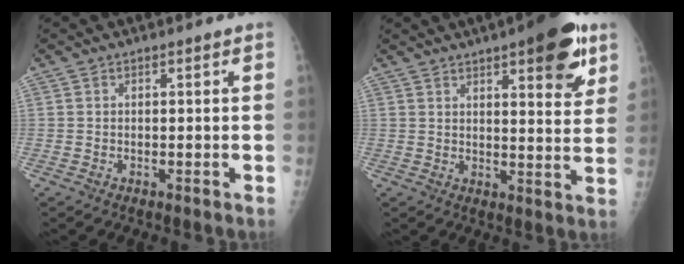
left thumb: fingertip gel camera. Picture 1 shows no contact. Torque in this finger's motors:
{"motor_torque": [1.48, 1.20, 0.75, -0.82, 0.22]}